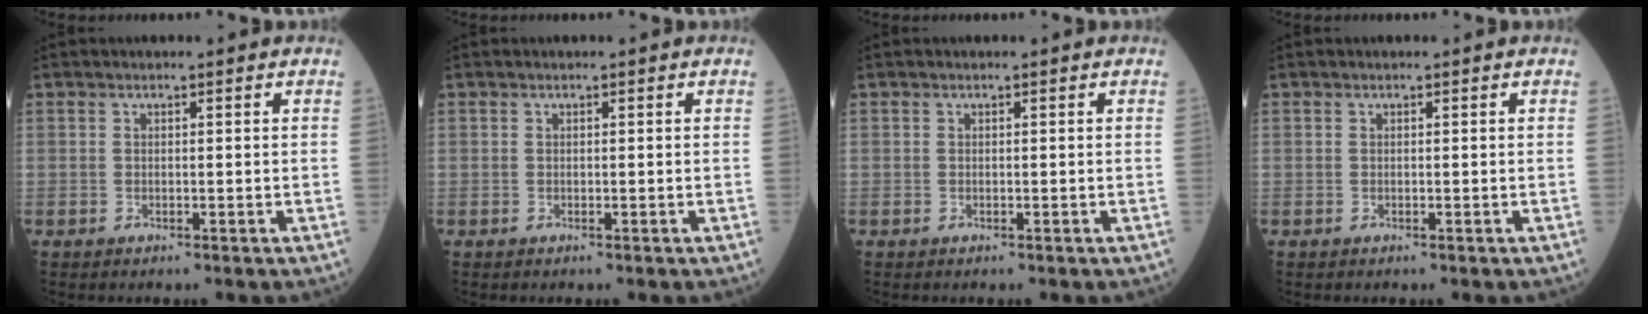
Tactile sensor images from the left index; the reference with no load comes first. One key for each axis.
{"total": 0.0}
{"total": 0.0}
{"total": 0.0}